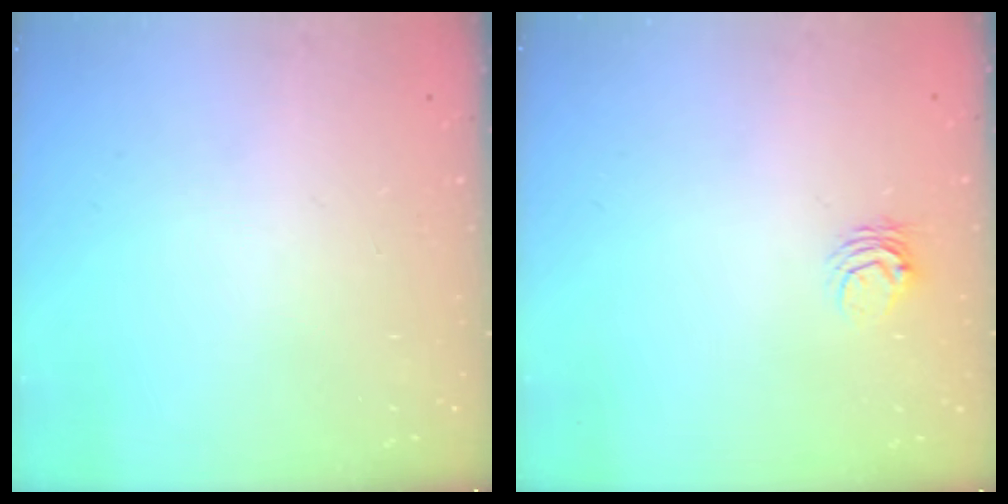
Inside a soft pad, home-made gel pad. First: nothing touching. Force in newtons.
{"total": 3.9, "press": 3.9, "slide": 0.5}